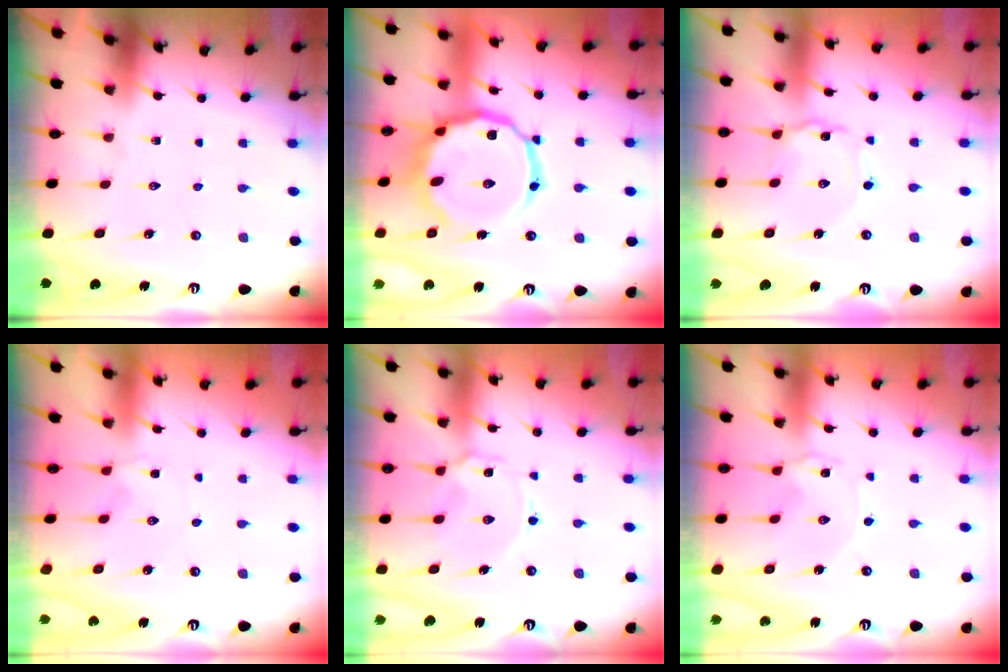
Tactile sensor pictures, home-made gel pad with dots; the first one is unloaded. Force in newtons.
{"total": 17.8, "press": 17.7, "slide": 1.5}
{"total": 0.8, "press": 0.8, "slide": 0.2}
{"total": 1.6, "press": 1.6, "slide": 0.3}
{"total": 4.2, "press": 4.1, "slide": 0.4}
{"total": 0.7, "press": 0.7, "slide": 0.2}